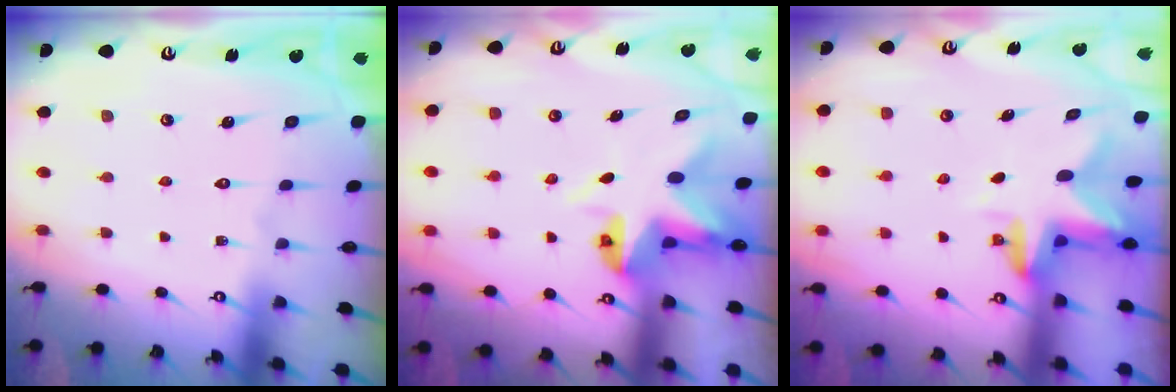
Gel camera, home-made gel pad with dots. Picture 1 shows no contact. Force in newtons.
{"total": 5.7, "press": 5.6, "slide": 0.6}
{"total": 2.7, "press": 2.7, "slide": 0.2}